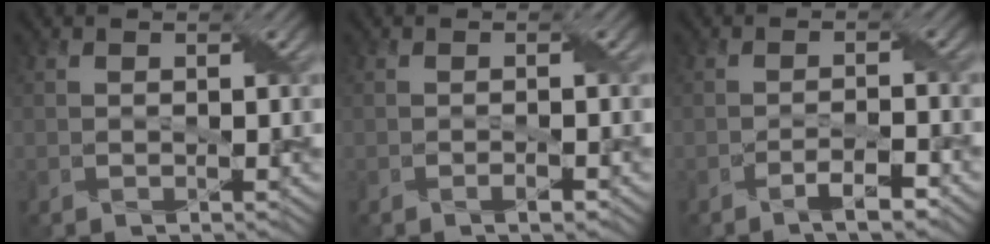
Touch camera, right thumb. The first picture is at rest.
{"total": 1.0, "force": [-0.6, 0.1, 0.7], "torque": [-0.013, 0.002, -0.009]}
{"total": 2.9, "force": [-2.1, 0.4, 2.0], "torque": [-0.038, 0.008, -0.040]}